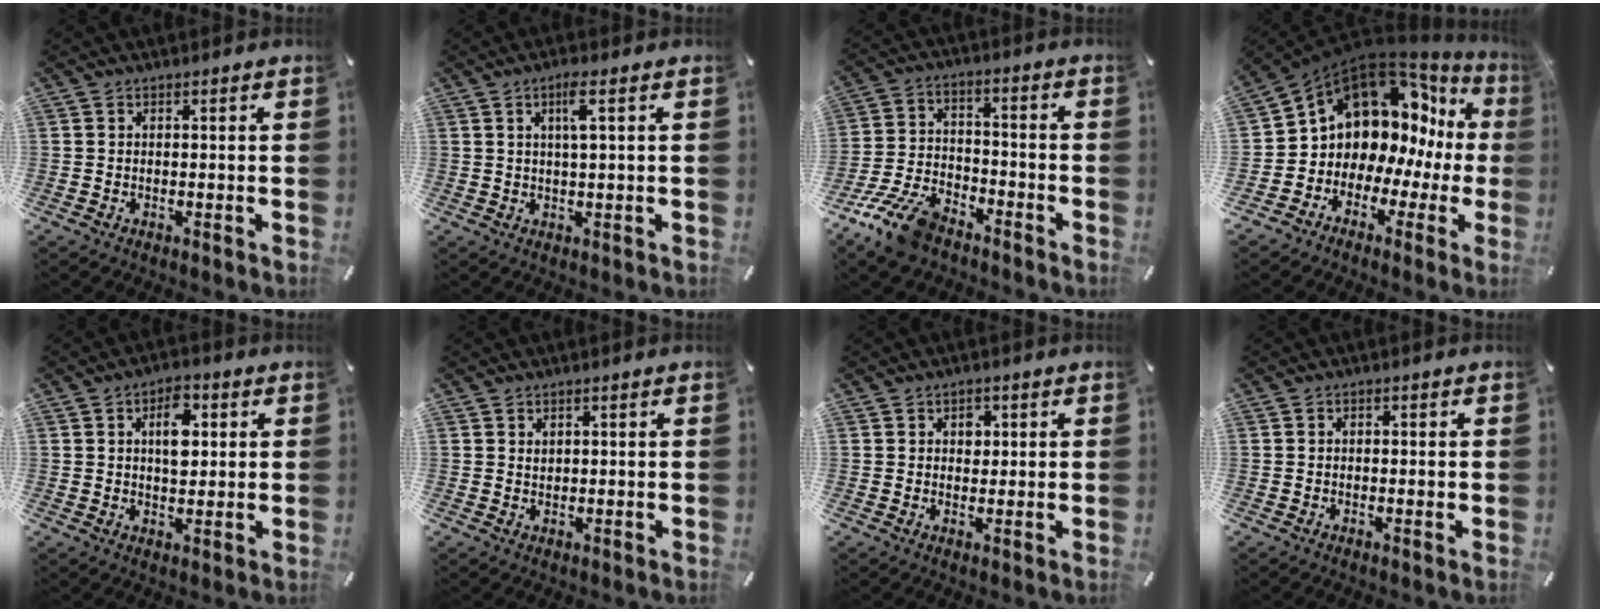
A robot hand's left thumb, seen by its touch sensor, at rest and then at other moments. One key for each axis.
{"total": 4.6, "fx": 1.6, "fy": 0.7, "fz": 4.2, "tx": -0.085, "ty": 0.002, "tz": 0.024}
{"total": 12.8, "fx": -9.3, "fy": 5.8, "fz": 6.5, "tx": -0.126, "ty": 0.053, "tz": -0.173}
{"total": 12.8, "fx": 5.1, "fy": 10.1, "fz": 6.0, "tx": -0.101, "ty": -0.065, "tz": 0.099}
{"total": 7.2, "fx": 1.8, "fy": 4.3, "fz": 5.5, "tx": -0.066, "ty": -0.006, "tz": 0.022}
{"total": 1.1, "fx": 0.6, "fy": 0.9, "fz": 0.3, "tx": -0.007, "ty": 0.001, "tz": 0.012}
{"total": 2.8, "fx": 0.7, "fy": 2.3, "fz": 1.4, "tx": 0.001, "ty": -0.006, "tz": 0.003}
{"total": 1.1, "fx": -0.3, "fy": 0.8, "fz": 0.7, "tx": -0.013, "ty": 0.003, "tz": -0.007}